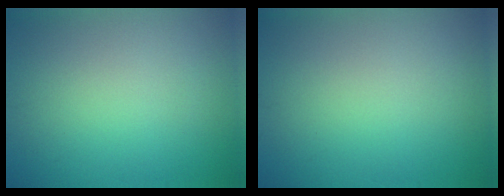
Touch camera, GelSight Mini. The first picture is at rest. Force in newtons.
{"total": 0.0}